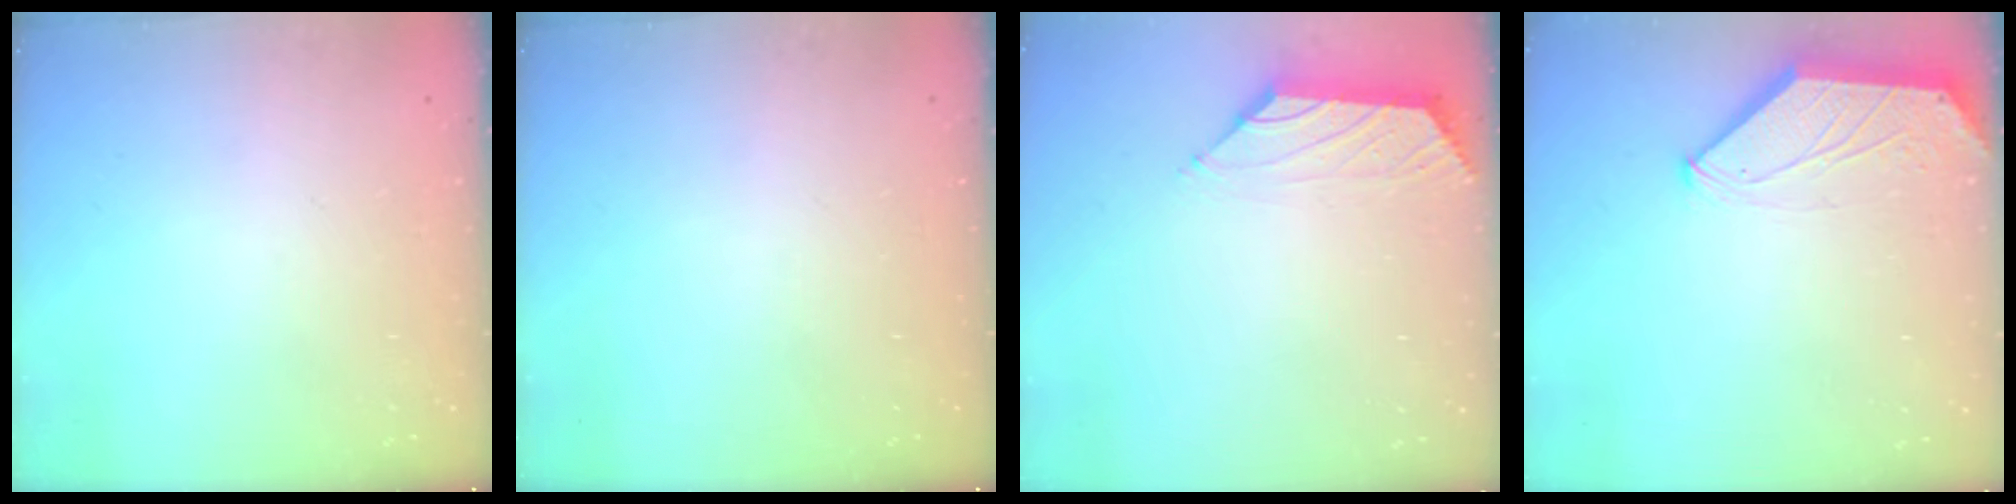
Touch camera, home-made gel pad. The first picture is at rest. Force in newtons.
{"total": 0.0}
{"total": 0.8, "press": 0.5, "slide": 0.6}
{"total": 0.7, "press": 0.6, "slide": 0.4}